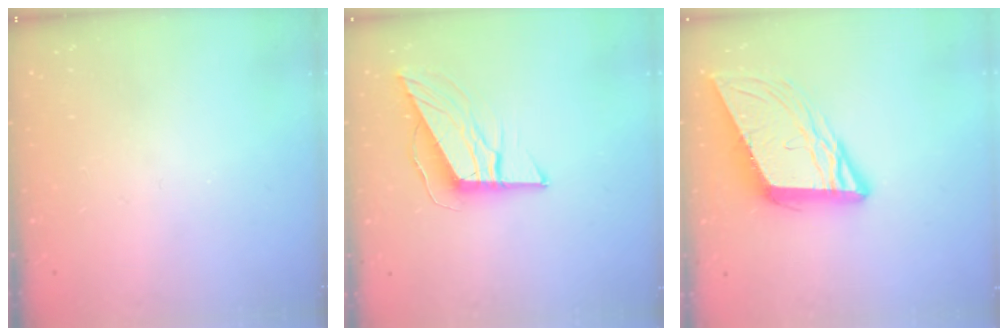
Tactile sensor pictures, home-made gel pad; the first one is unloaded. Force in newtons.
{"total": 9.4, "press": 9.4, "slide": 0.6}
{"total": 11.6, "press": 11.2, "slide": 2.9}